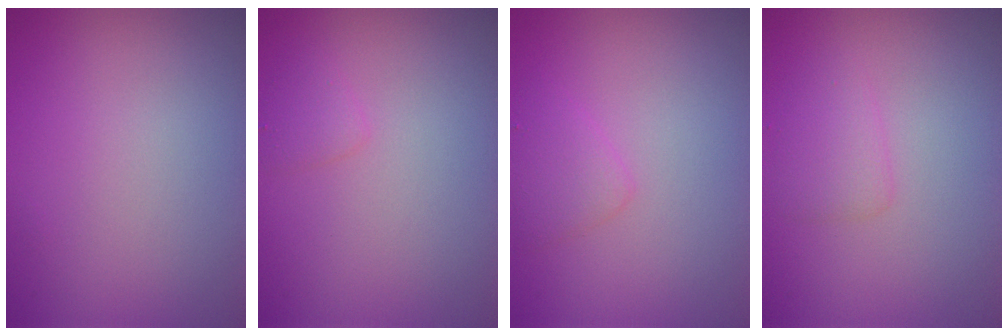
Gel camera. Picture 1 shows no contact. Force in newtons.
{"total": 1.0, "press": 1.0, "slide": 0.1}
{"total": 1.6, "press": 1.6, "slide": 0.1}
{"total": 1.6, "press": 1.6, "slide": 0.1}